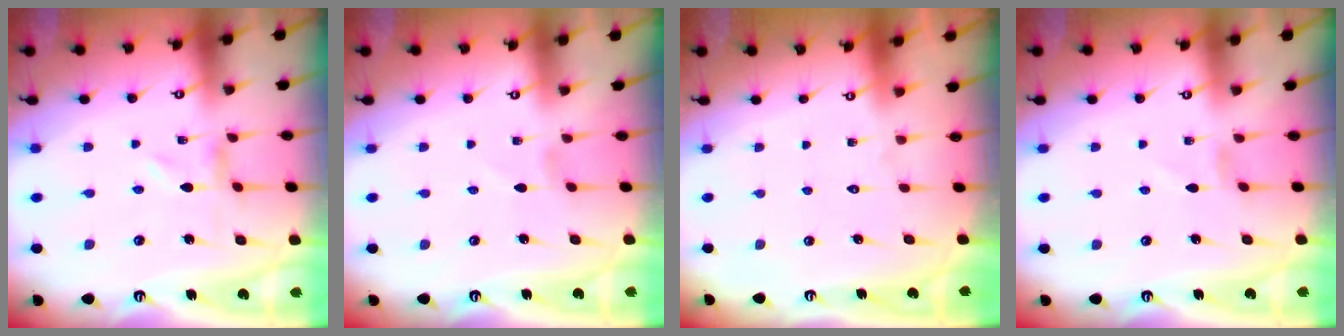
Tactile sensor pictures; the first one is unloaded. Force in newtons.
{"total": 0.8, "press": 0.8, "slide": 0.2}
{"total": 1.7, "press": 1.7, "slide": 0.1}
{"total": 0.0}